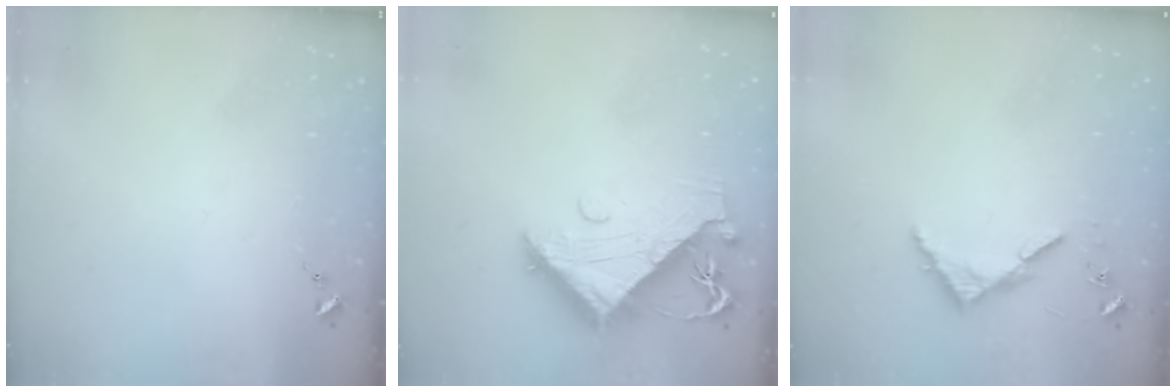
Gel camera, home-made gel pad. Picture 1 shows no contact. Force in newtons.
{"total": 12.6, "press": 12.5, "slide": 1.3}
{"total": 4.0, "press": 4.0, "slide": 0.3}